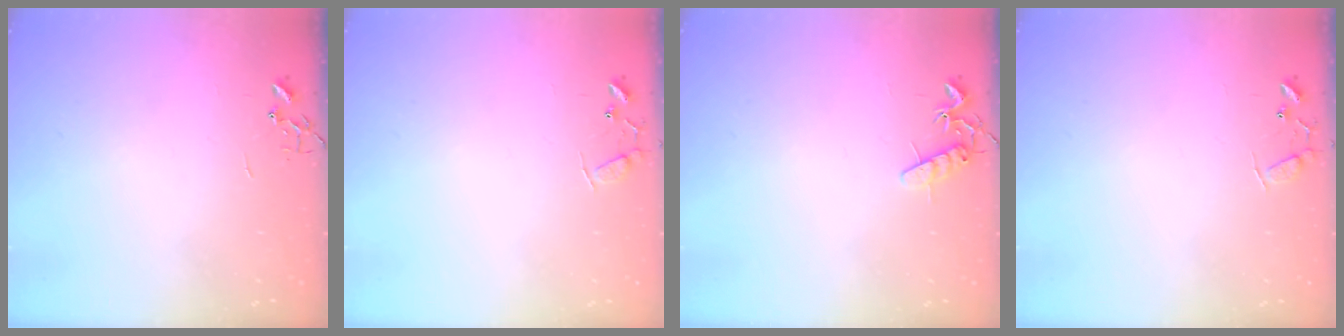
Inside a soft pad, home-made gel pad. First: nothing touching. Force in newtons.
{"total": 7.7, "press": 7.6, "slide": 0.5}
{"total": 8.0, "press": 8.0, "slide": 0.4}
{"total": 7.7, "press": 7.6, "slide": 0.5}